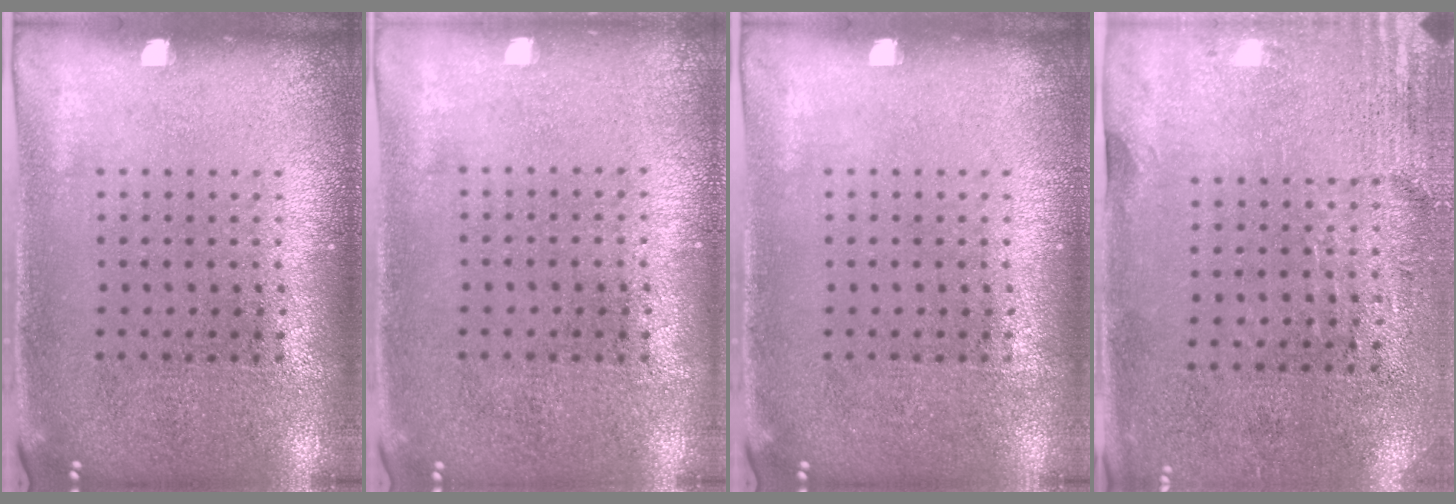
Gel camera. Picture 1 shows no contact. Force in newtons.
{"total": 0.0}
{"total": 0.0}
{"total": 2.8, "press": 2.5, "slide": 1.4}